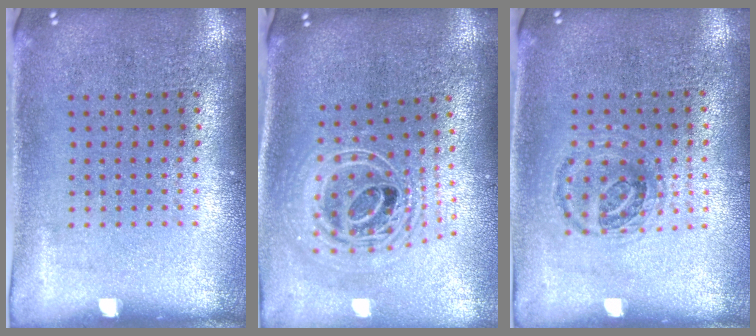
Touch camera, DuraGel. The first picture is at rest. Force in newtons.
{"total": 2.5, "press": 1.8, "slide": 1.8}
{"total": 1.0, "press": 0.9, "slide": 0.2}